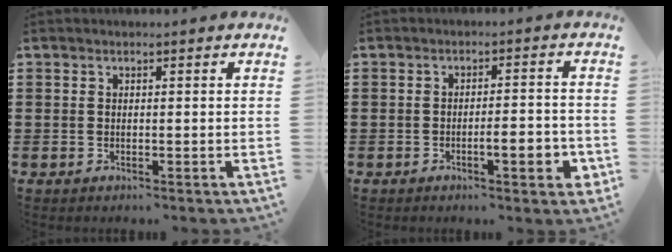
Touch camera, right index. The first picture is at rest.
{"total": 4.4, "force": [-1.7, 1.1, 3.9], "torque": [-0.055, -0.001, -0.031]}